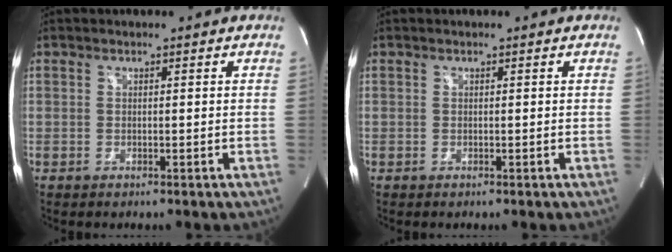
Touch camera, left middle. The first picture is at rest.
{"total": 0.0}